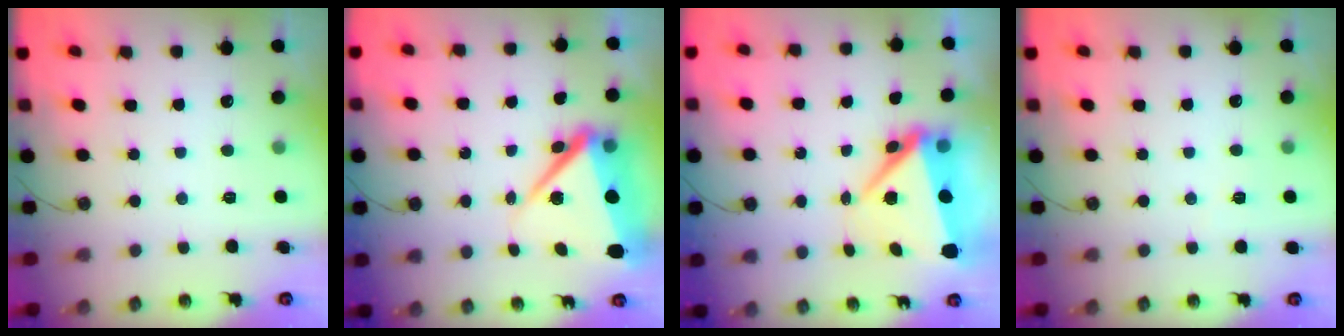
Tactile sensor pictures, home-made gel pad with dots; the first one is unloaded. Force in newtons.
{"total": 11.7, "press": 10.3, "slide": 5.5}
{"total": 9.6, "press": 8.7, "slide": 4.1}
{"total": 2.9, "press": 2.1, "slide": 2.1}